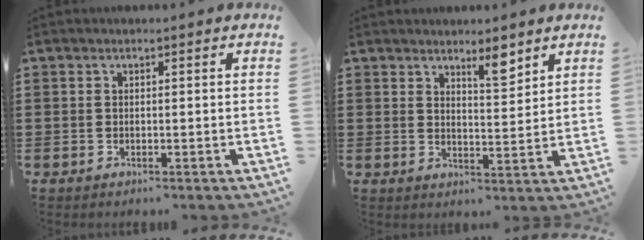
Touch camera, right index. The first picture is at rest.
{"total": 4.8, "force": [4.0, 1.1, 2.5], "torque": [-0.040, -0.011, 0.067]}